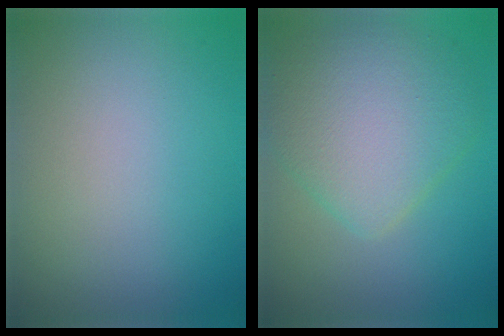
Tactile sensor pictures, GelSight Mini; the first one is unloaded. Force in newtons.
{"total": 6.6, "press": 6.6, "slide": 0.1}